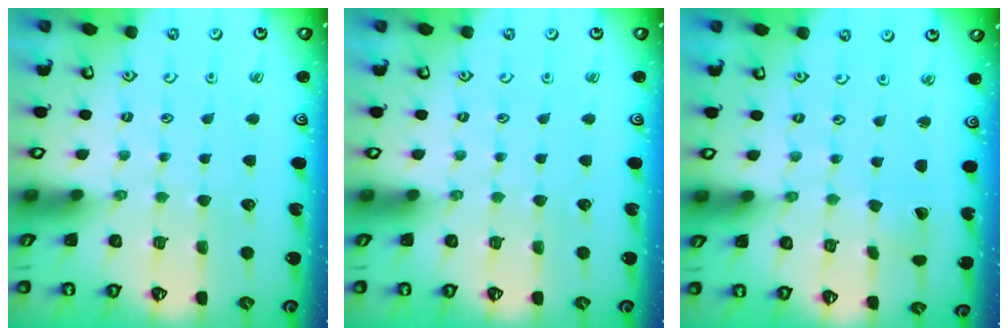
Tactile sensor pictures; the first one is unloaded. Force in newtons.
{"total": 0.0}
{"total": 1.2, "press": 1.2, "slide": 0.0}